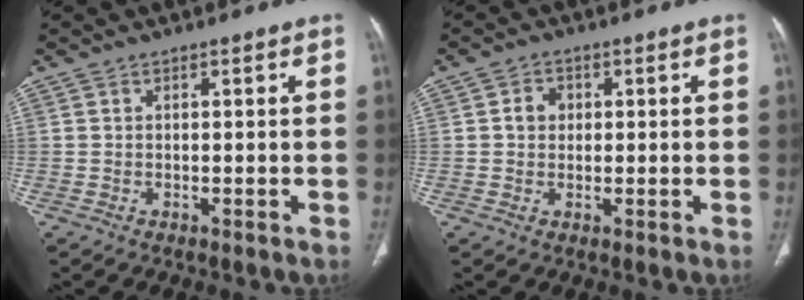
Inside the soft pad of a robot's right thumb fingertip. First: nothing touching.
{"total": 3.1, "force": [0.4, 2.6, 1.5], "torque": [-0.014, 0.006, 0.006]}